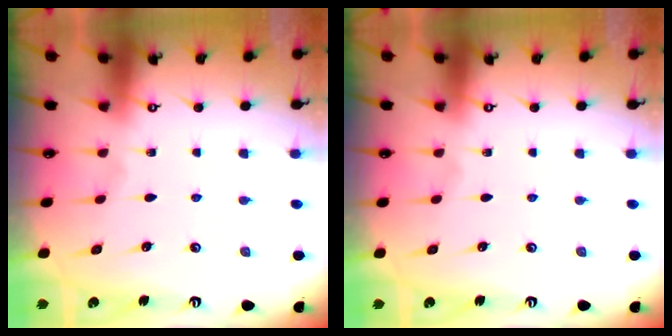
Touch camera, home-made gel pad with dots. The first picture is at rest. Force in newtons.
{"total": 0.0}